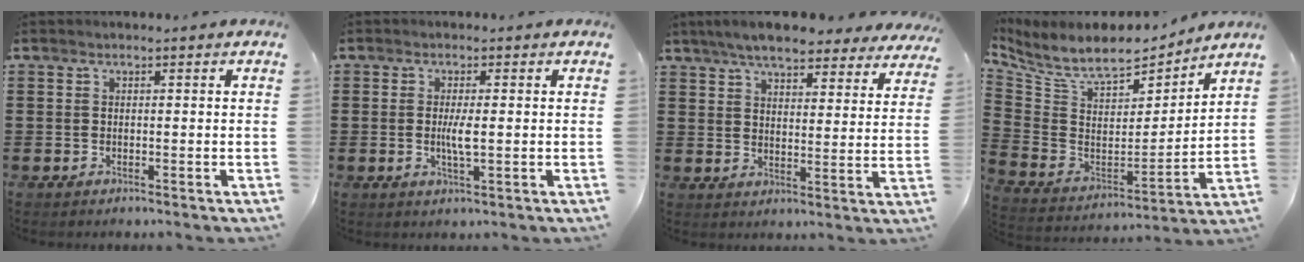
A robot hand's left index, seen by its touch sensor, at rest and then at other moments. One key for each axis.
{"total": 3.2, "fx": 0.1, "fy": 0.5, "fz": 3.1, "tx": -0.059, "ty": -0.003, "tz": 0.000}
{"total": 6.7, "fx": 6.2, "fy": 0.8, "fz": 2.5, "tx": -0.071, "ty": -0.018, "tz": 0.112}
{"total": 9.1, "fx": 7.5, "fy": 2.8, "fz": 4.2, "tx": -0.117, "ty": -0.046, "tz": 0.131}